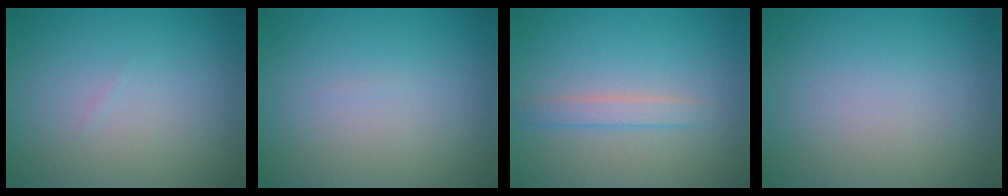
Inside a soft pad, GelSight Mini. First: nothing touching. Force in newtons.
{"total": 0.0}
{"total": 1.6, "press": 1.6, "slide": 0.1}
{"total": 0.0}